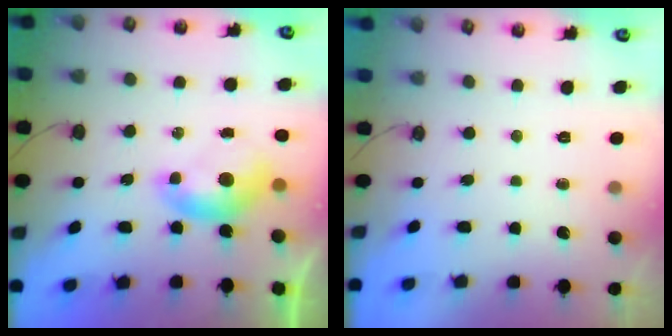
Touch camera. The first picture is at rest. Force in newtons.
{"total": 0.0}